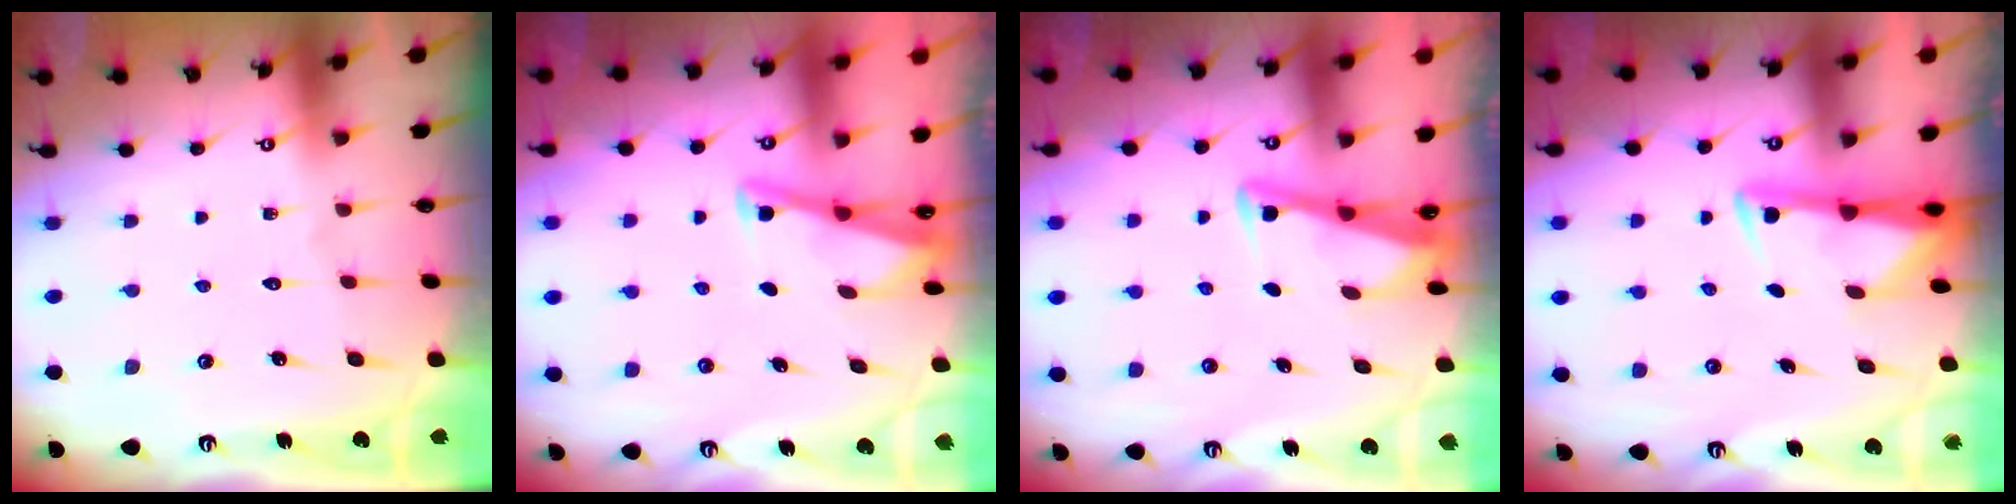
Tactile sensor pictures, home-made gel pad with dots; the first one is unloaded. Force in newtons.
{"total": 3.0, "press": 3.0, "slide": 0.3}
{"total": 3.3, "press": 3.3, "slide": 0.3}
{"total": 2.9, "press": 2.9, "slide": 0.5}